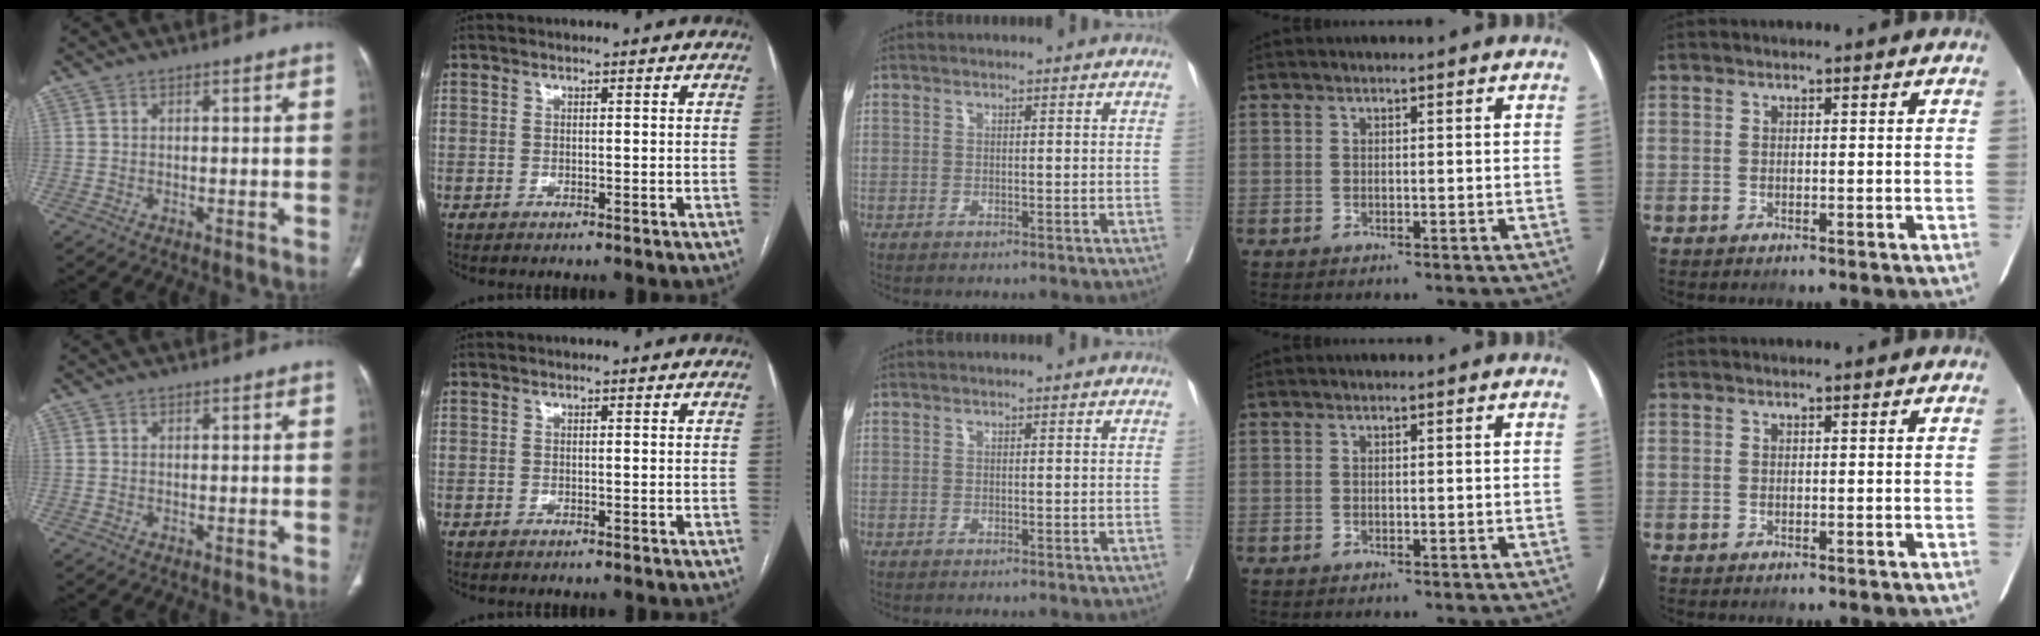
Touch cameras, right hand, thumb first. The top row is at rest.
{}